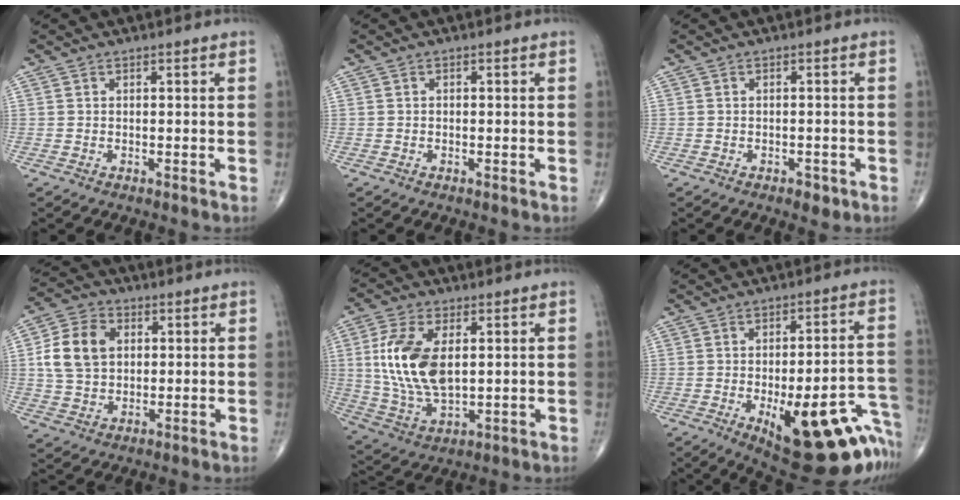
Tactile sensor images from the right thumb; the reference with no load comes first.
{"total": 0.0}
{"total": 2.3, "force": [-1.3, 1.3, 1.5], "torque": [-0.014, 0.003, -0.013]}
{"total": 11.0, "force": [2.0, 8.1, 7.1], "torque": [-0.121, 0.008, 0.035]}
{"total": 14.8, "force": [2.4, 8.0, 12.2], "torque": [-0.245, -0.011, 0.053]}
{"total": 25.7, "force": [-11.4, 9.4, 21.0], "torque": [-0.182, 0.053, -0.136]}